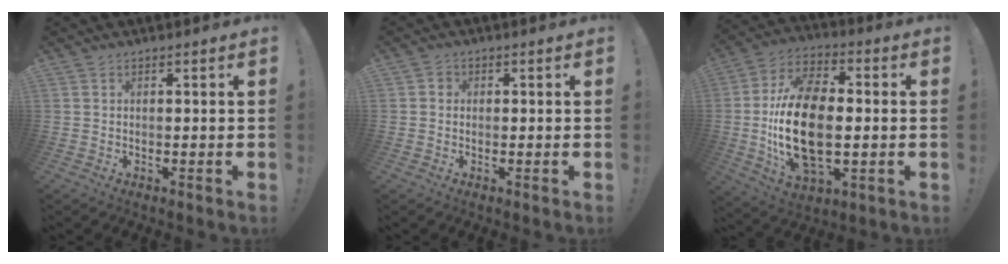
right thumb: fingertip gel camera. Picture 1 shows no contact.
{"total": 2.3, "force": [-0.5, 2.1, 0.7], "torque": [-0.007, 0.007, -0.011]}
{"total": 22.1, "force": [-1.6, 12.9, 17.9], "torque": [-0.336, 0.003, -0.022]}